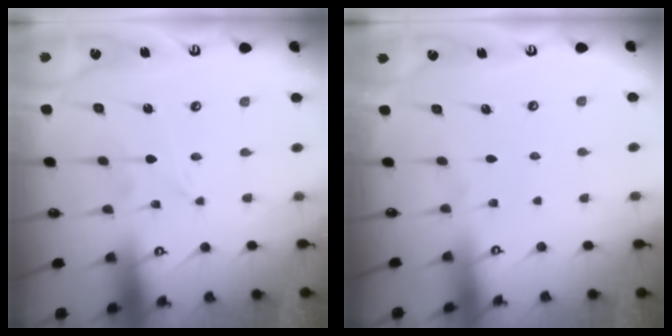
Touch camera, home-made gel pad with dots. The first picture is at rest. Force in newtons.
{"total": 0.0}